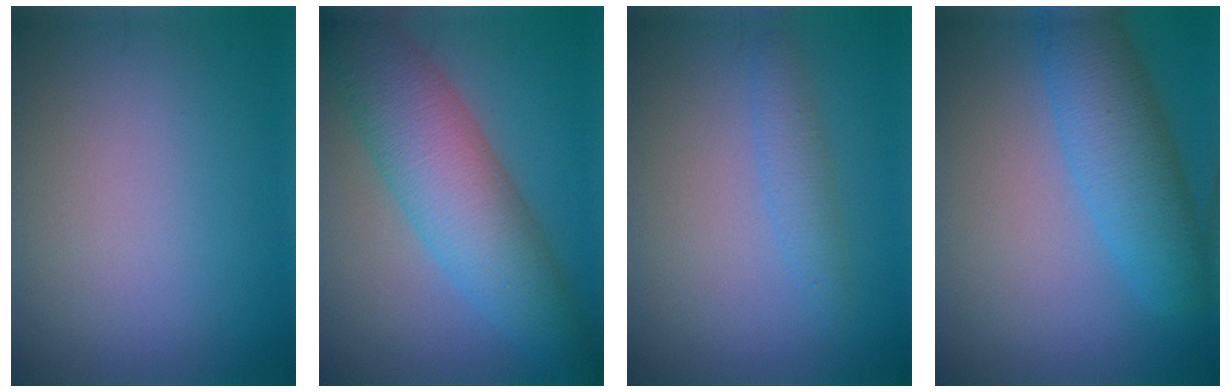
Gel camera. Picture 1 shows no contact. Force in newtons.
{"total": 8.3, "press": 8.3, "slide": 0.2}
{"total": 2.0, "press": 2.0, "slide": 0.2}
{"total": 6.2, "press": 6.2, "slide": 0.2}